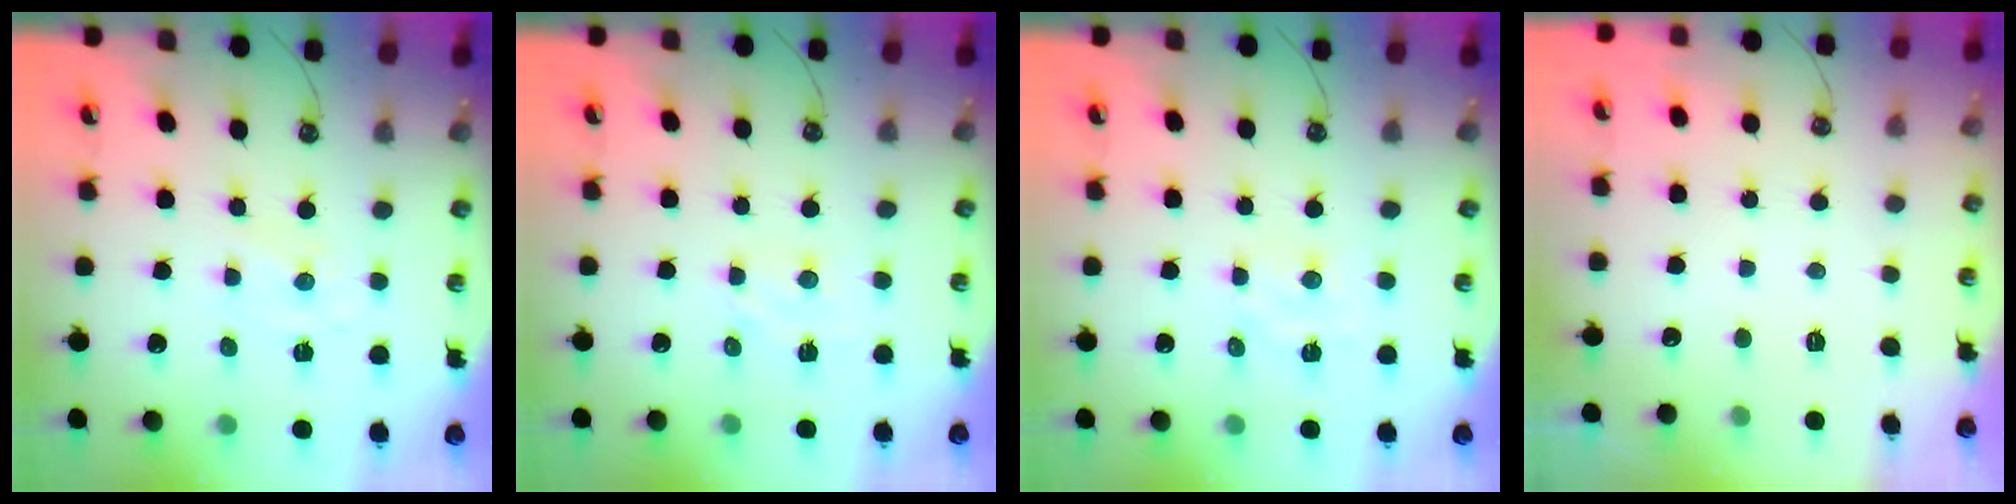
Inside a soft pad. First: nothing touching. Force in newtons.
{"total": 2.3, "press": 2.3, "slide": 0.4}
{"total": 2.9, "press": 2.9, "slide": 0.6}
{"total": 0.0}